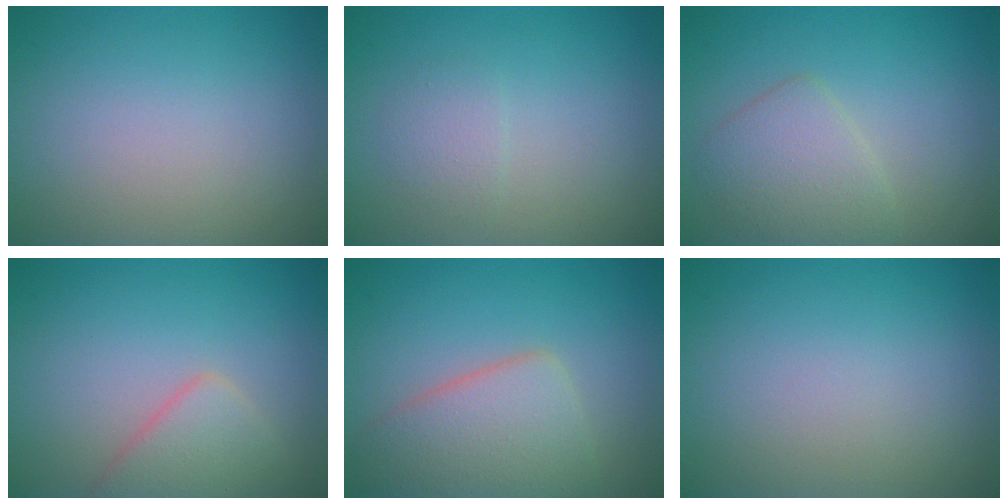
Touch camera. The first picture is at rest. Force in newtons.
{"total": 1.4, "press": 1.4, "slide": 0.0}
{"total": 3.3, "press": 3.3, "slide": 0.2}
{"total": 3.1, "press": 3.1, "slide": 0.0}
{"total": 5.6, "press": 5.6, "slide": 0.3}
{"total": 0.0}